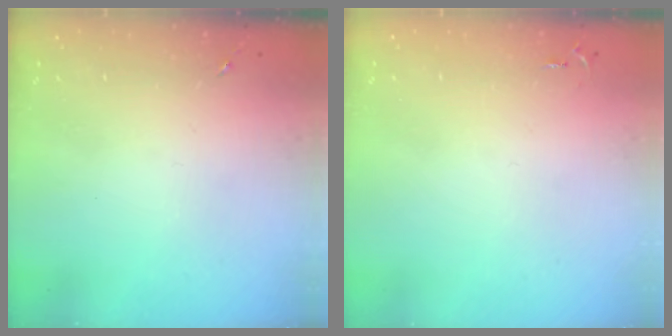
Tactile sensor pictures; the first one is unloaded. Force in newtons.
{"total": 2.6, "press": 2.6, "slide": 0.4}